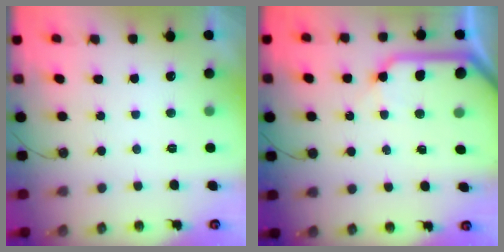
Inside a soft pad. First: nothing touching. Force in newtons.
{"total": 11.3, "press": 11.3, "slide": 1.1}